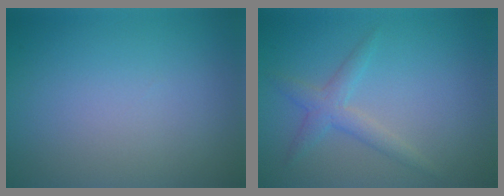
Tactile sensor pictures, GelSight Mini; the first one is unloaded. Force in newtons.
{"total": 2.2, "press": 2.2, "slide": 0.1}